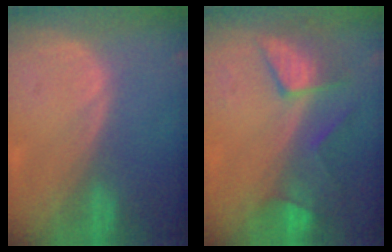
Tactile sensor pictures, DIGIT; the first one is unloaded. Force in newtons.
{"total": 7.5, "press": 7.0, "slide": 2.6}